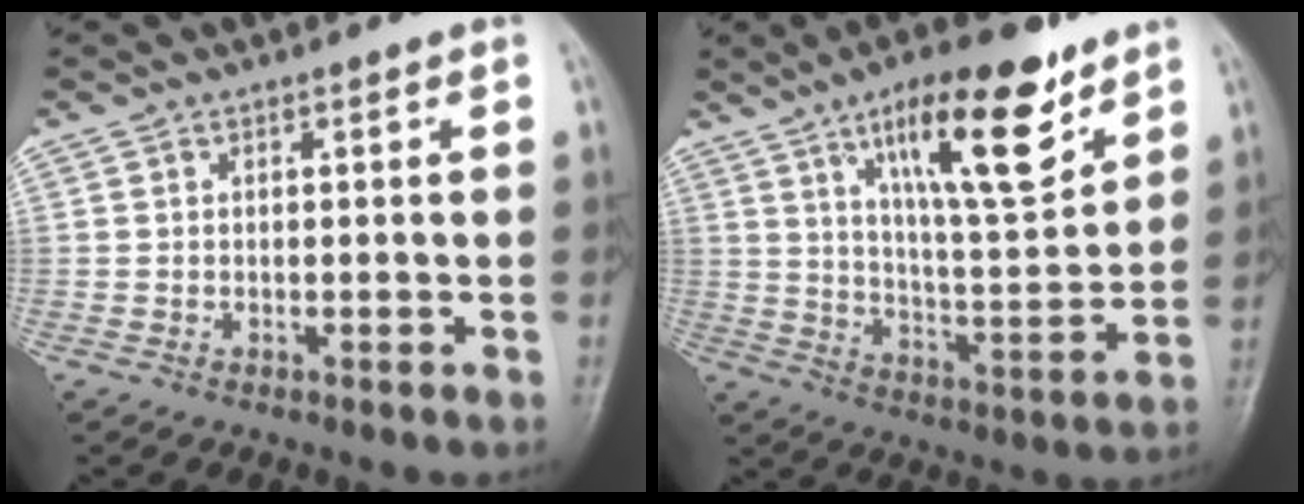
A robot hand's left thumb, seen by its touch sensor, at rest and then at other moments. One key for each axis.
{"total": 17.9, "fx": 10.4, "fy": 5.2, "fz": 13.6, "tx": -0.190, "ty": -0.055, "tz": 0.174}